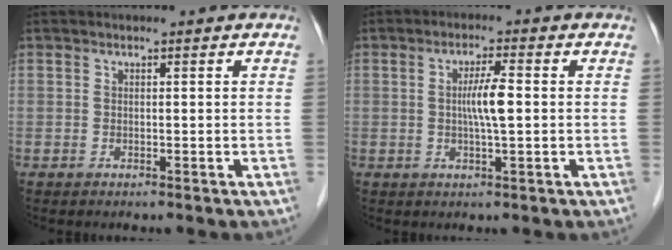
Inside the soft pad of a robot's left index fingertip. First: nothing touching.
{"total": 4.3, "force": [0.0, 0.2, 4.3], "torque": [-0.082, 0.000, -0.001]}